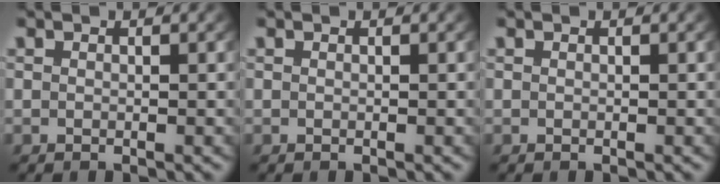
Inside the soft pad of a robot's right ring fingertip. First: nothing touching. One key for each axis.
{"total": 0.0}
{"total": 0.0}